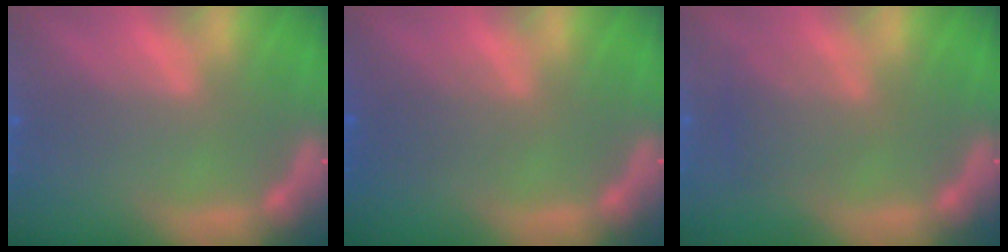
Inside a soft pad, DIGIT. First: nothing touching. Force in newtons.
{"total": 2.5}
{"total": 3.0}